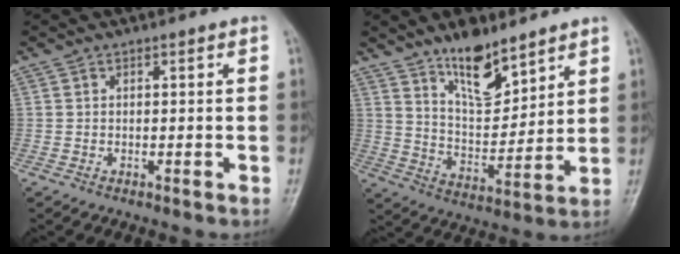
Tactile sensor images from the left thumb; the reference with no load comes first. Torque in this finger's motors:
{"motor_torque": [1.79, 0.86, 0.91, -1.13, 0.07]}